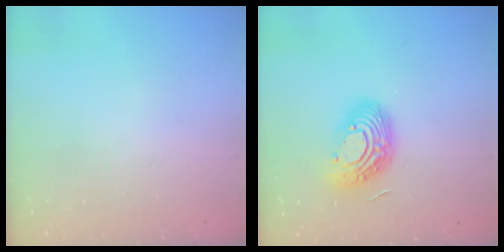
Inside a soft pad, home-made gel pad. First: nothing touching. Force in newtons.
{"total": 13.3, "press": 13.3, "slide": 1.0}